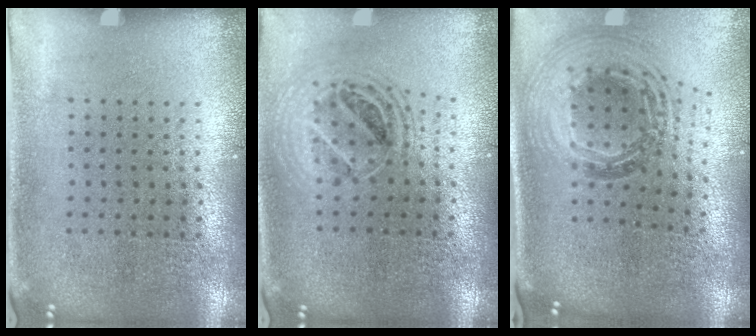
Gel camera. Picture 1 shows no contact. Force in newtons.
{"total": 1.8, "press": 1.5, "slide": 1.1}
{"total": 1.7, "press": 1.5, "slide": 0.9}